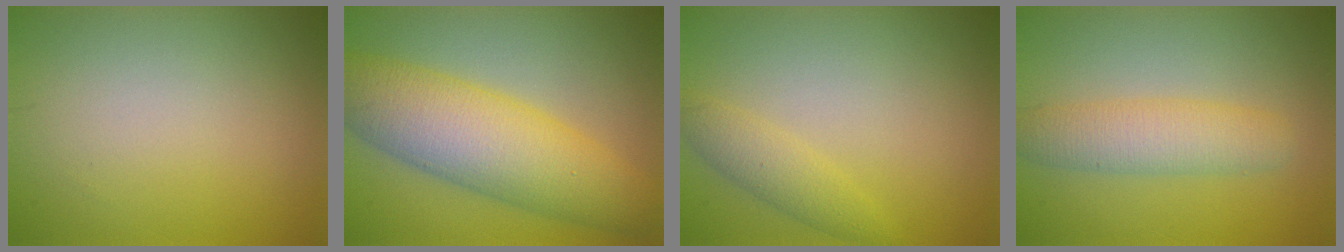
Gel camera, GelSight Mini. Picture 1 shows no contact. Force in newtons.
{"total": 9.2, "press": 9.2, "slide": 0.1}
{"total": 2.3, "press": 2.3, "slide": 0.1}
{"total": 3.8, "press": 3.8, "slide": 0.0}